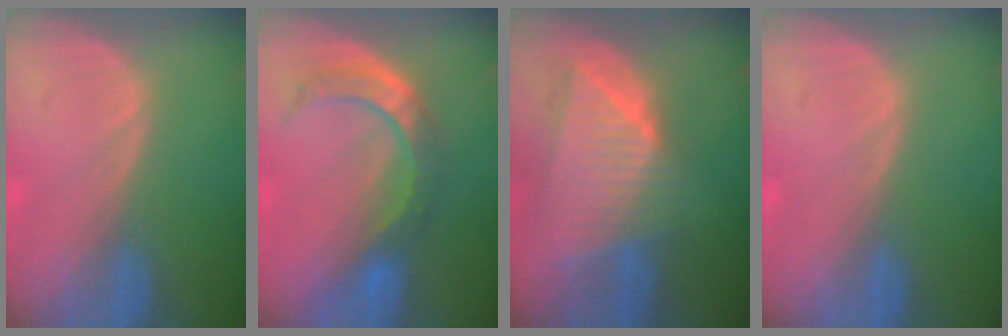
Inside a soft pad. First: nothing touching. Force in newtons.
{"total": 6.8, "press": 6.6, "slide": 1.7}
{"total": 9.1, "press": 8.0, "slide": 4.3}
{"total": 0.0}